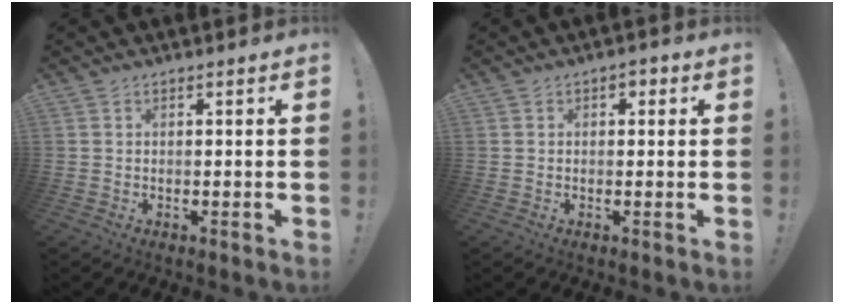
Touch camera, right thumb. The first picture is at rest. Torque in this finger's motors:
{"motor_torque": [0.09, 0.97, 0.37, -0.10, -0.01]}